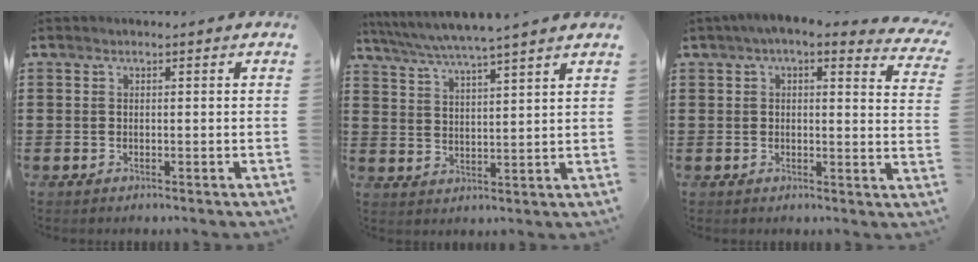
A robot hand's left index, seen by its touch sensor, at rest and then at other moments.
{"total": 4.9, "force": [4.4, -1.0, 2.0], "torque": [-0.056, -0.028, 0.074]}
{"total": 3.7, "force": [2.9, 0.1, 2.3], "torque": [-0.057, -0.010, 0.048]}